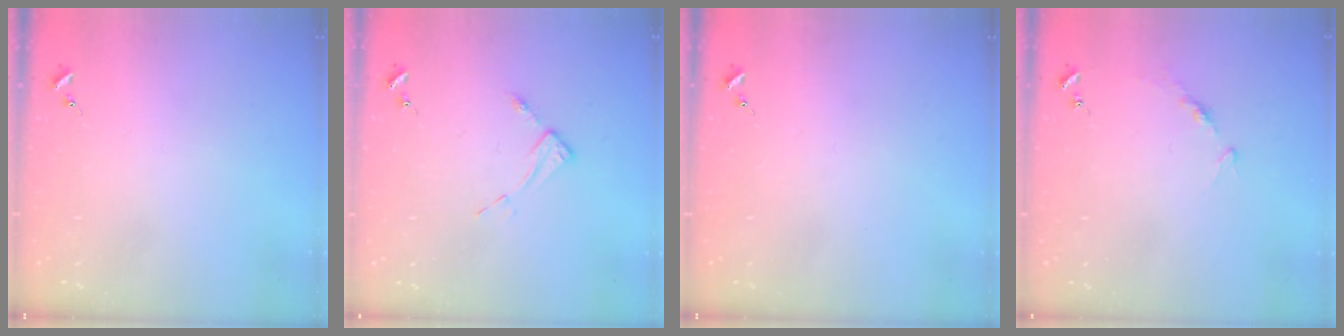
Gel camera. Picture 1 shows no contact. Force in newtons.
{"total": 5.3, "press": 5.2, "slide": 0.1}
{"total": 0.0}
{"total": 4.9, "press": 4.8, "slide": 0.6}